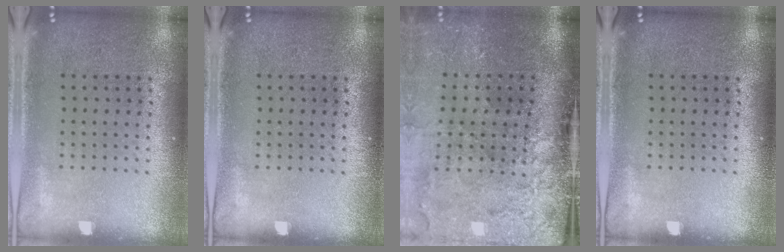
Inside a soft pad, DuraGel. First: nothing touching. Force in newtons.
{"total": 0.0}
{"total": 4.7, "press": 3.6, "slide": 3.1}
{"total": 0.0}